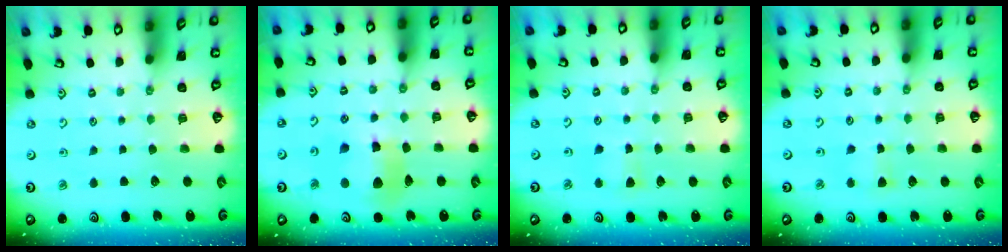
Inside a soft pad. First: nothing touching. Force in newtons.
{"total": 11.2, "press": 11.0, "slide": 1.7}
{"total": 3.7, "press": 3.6, "slide": 0.7}
{"total": 2.8, "press": 2.8, "slide": 0.5}